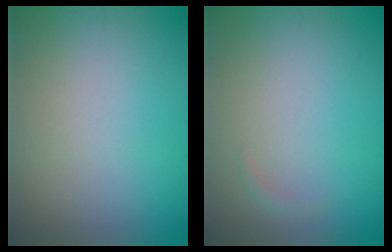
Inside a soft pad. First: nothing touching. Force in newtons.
{"total": 0.5, "press": 0.5, "slide": 0.0}